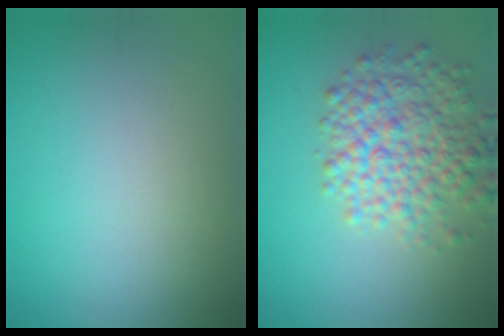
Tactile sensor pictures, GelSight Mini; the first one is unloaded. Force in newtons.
{"total": 6.1, "press": 6.1, "slide": 0.2}